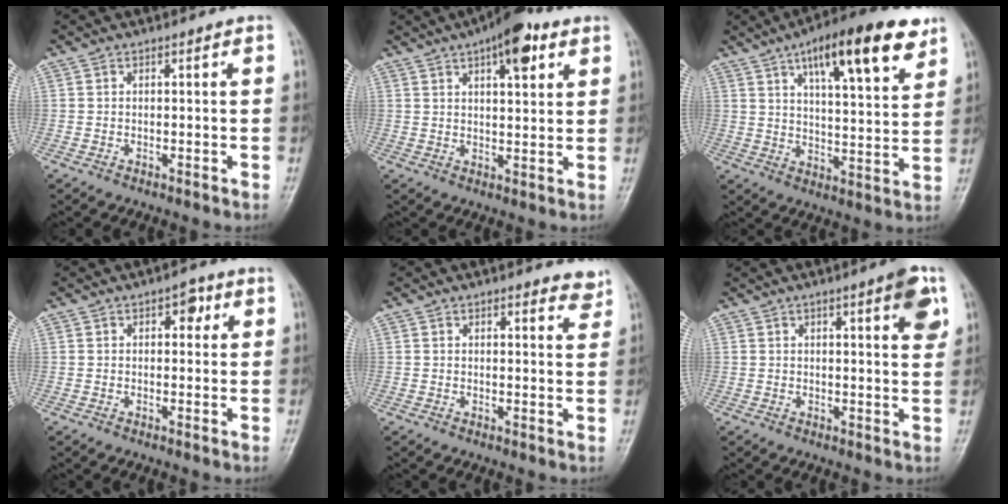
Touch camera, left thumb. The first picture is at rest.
{"total": 10.2, "force": [5.3, 3.8, 7.8], "torque": [-0.094, -0.011, 0.073]}
{"total": 18.0, "force": [10.1, 5.3, 13.9], "torque": [-0.182, -0.031, 0.153]}
{"total": 3.1, "force": [1.3, 1.8, 2.2], "torque": [-0.012, 0.001, 0.012]}
{"total": 3.4, "force": [2.7, 1.2, 1.6], "torque": [0.001, -0.012, 0.030]}
{"total": 6.3, "force": [2.9, 1.3, 5.4], "torque": [-0.062, -0.010, 0.035]}